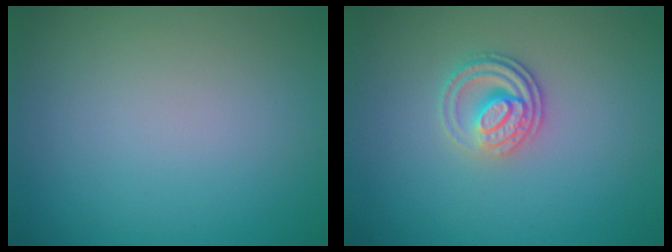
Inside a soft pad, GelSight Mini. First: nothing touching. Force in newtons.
{"total": 2.8, "press": 2.5, "slide": 1.4}